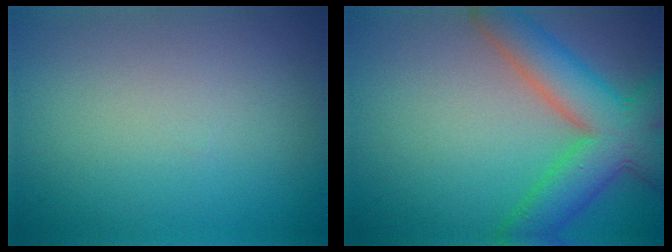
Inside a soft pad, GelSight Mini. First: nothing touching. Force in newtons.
{"total": 8.3, "press": 8.3, "slide": 0.4}